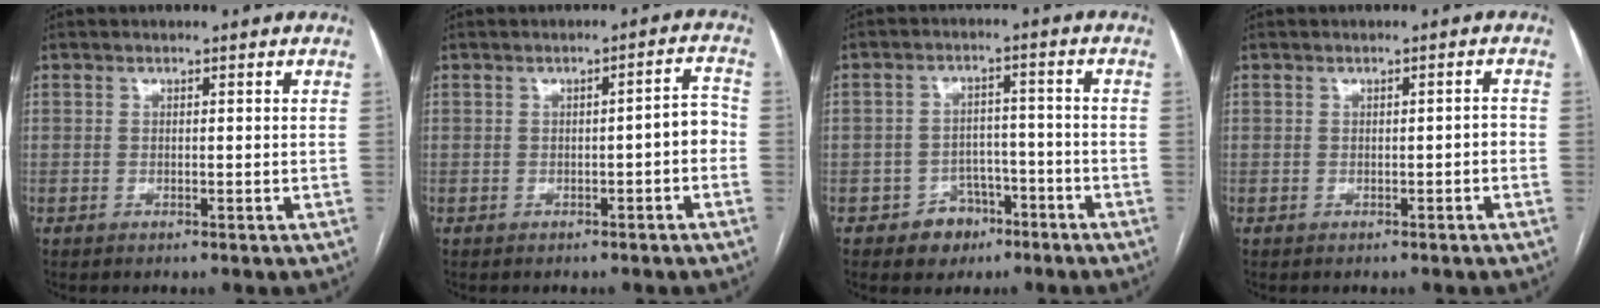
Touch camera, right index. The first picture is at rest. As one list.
[{"total": 3.3, "force": [-0.9, 0.8, 3.1], "torque": [-0.034, 0.017, -0.012]}, {"total": 5.2, "force": [-3.0, 4.1, 1.1], "torque": [-0.010, 0.015, -0.038]}, {"total": 1.0, "force": [-0.5, 0.4, 0.8], "torque": [-0.009, 0.003, -0.006]}]